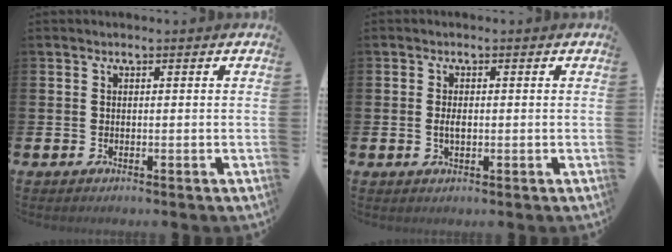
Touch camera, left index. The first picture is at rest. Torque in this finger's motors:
{"motor_torque": [0.49, 0.23, 0.29, 0.09]}